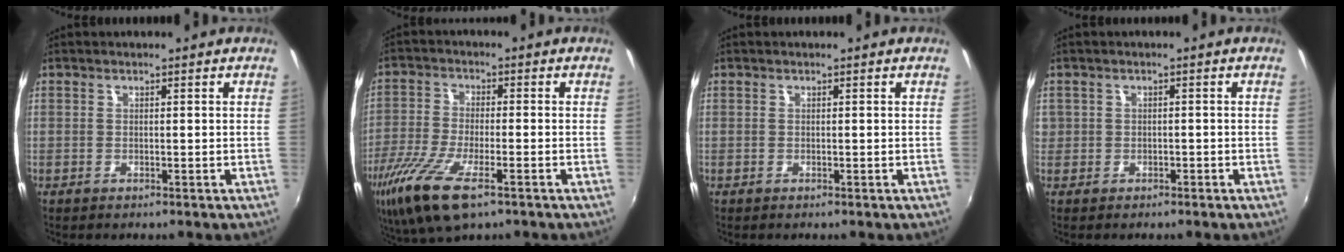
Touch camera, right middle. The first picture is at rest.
{"total": 13.3, "force": [-7.5, 3.9, 10.3], "torque": [-0.225, -0.043, -0.148]}
{"total": 0.0}
{"total": 2.0, "force": [-0.5, 1.9, 0.2], "torque": [-0.007, 0.002, -0.003]}